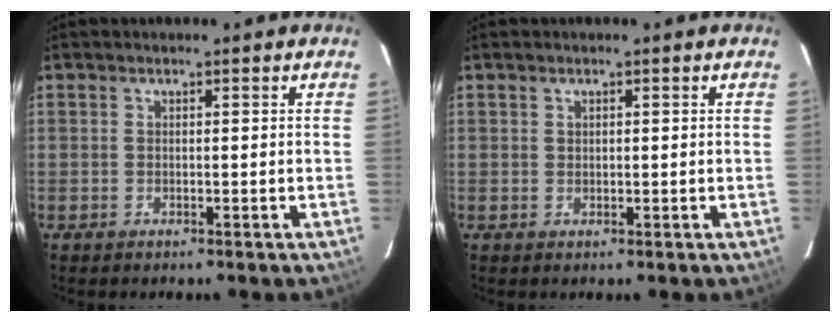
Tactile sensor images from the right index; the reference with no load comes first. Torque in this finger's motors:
{"motor_torque": [-0.46, 0.12, -0.05, 0.00]}